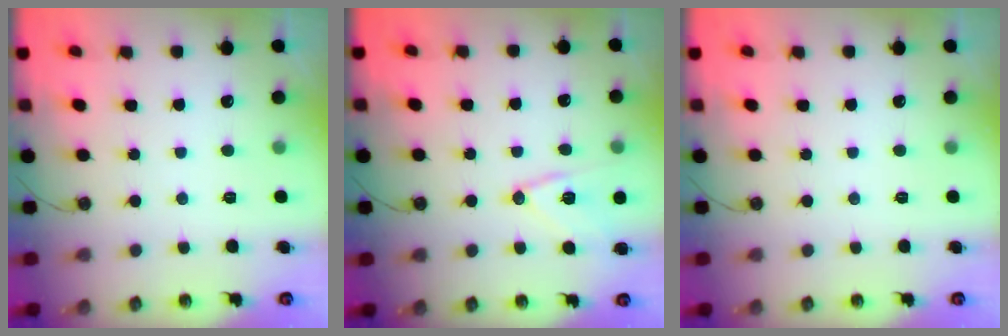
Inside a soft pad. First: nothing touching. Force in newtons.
{"total": 10.5, "press": 10.5, "slide": 0.8}
{"total": 0.0}